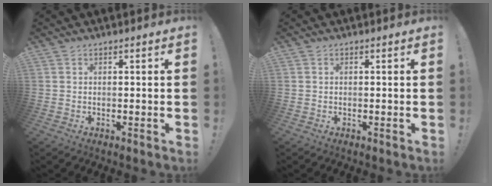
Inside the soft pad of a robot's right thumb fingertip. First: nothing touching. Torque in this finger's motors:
{"motor_torque": [-0.19, 0.01, 0.01, 0.28, -0.07]}